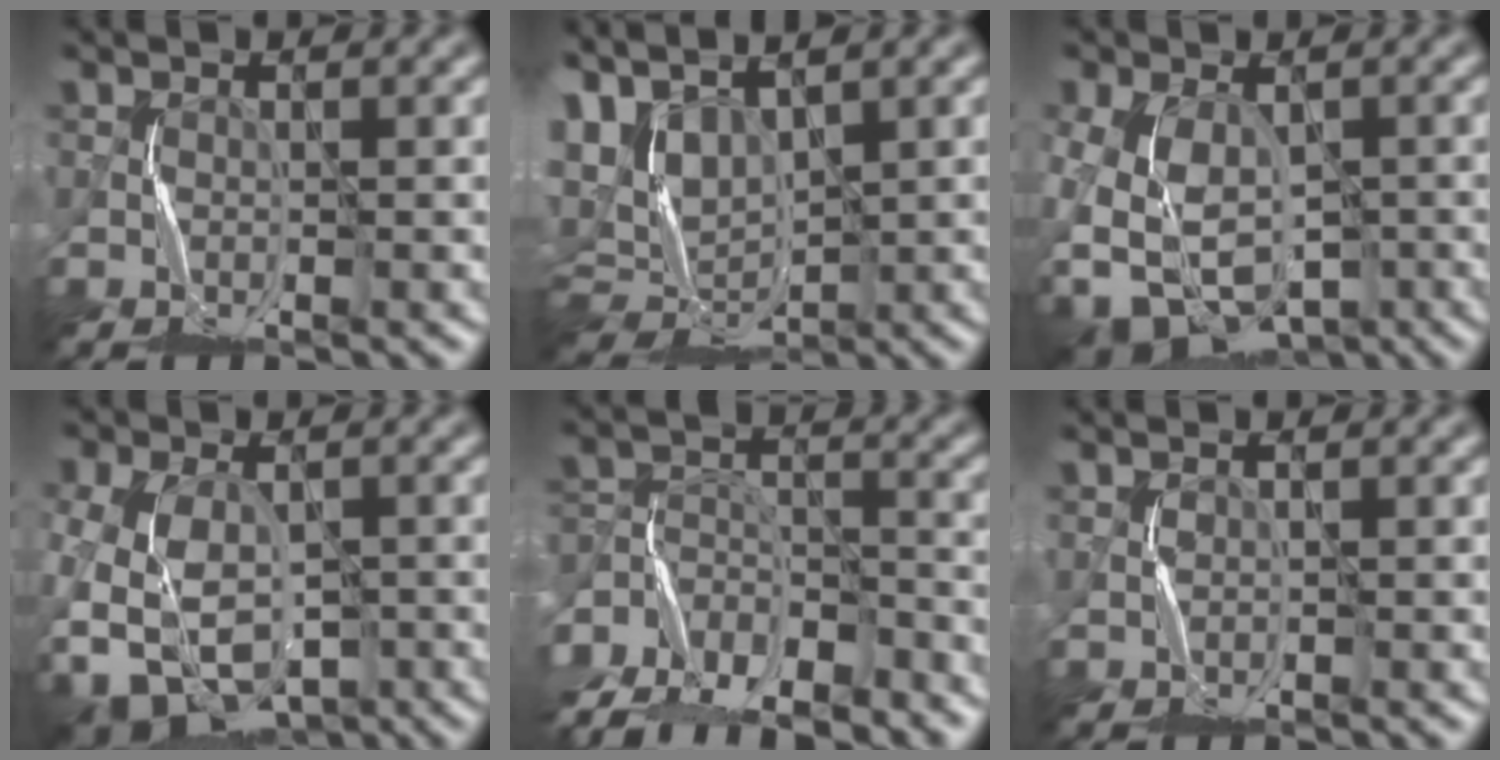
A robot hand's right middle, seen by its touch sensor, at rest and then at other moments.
{"total": 5.5, "force": [2.5, 3.4, 3.6], "torque": [-0.085, 0.002, 0.048]}
{"total": 10.7, "force": [-4.4, 7.7, 5.9], "torque": [-0.123, -0.057, -0.035]}
{"total": 11.0, "force": [-5.8, 7.2, 5.9], "torque": [-0.122, -0.054, -0.065]}
{"total": 13.4, "force": [-12.2, 4.6, 3.1], "torque": [-0.052, -0.001, -0.192]}
{"total": 0.9, "force": [-0.1, -0.1, -0.9], "torque": [0.015, 0.002, 0.003]}